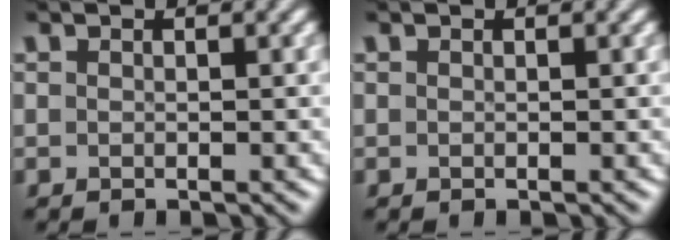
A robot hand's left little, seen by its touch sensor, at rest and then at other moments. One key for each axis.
{"total": 0.0}